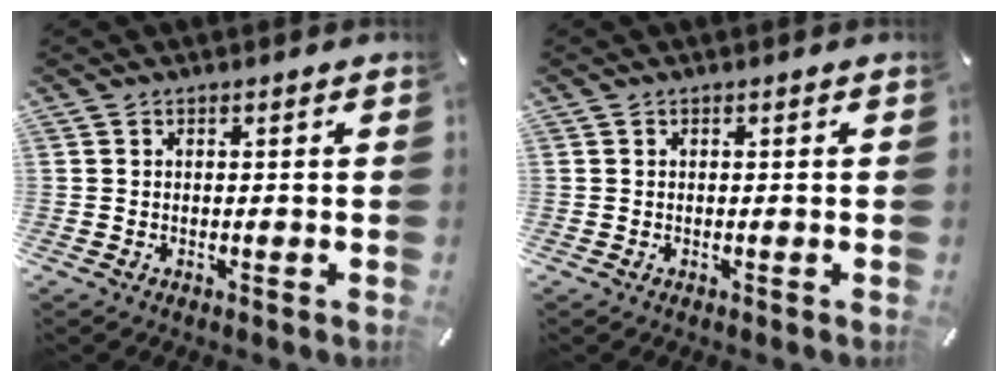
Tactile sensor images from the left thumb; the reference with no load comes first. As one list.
[{"total": 0.0}]